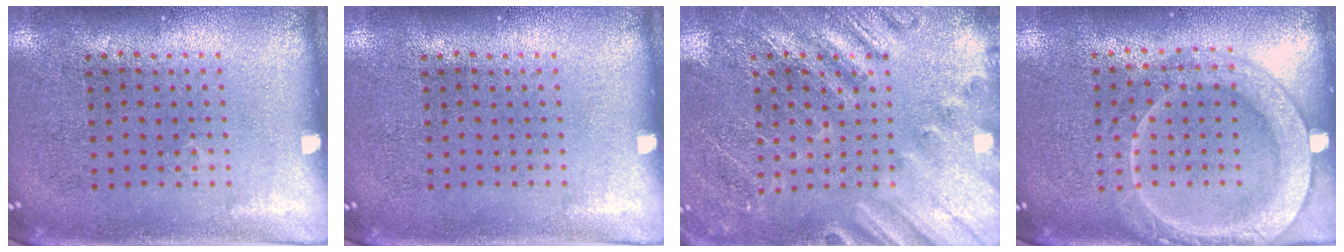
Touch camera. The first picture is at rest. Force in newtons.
{"total": 0.0}
{"total": 2.4, "press": 2.4, "slide": 0.3}
{"total": 2.0, "press": 1.9, "slide": 0.3}